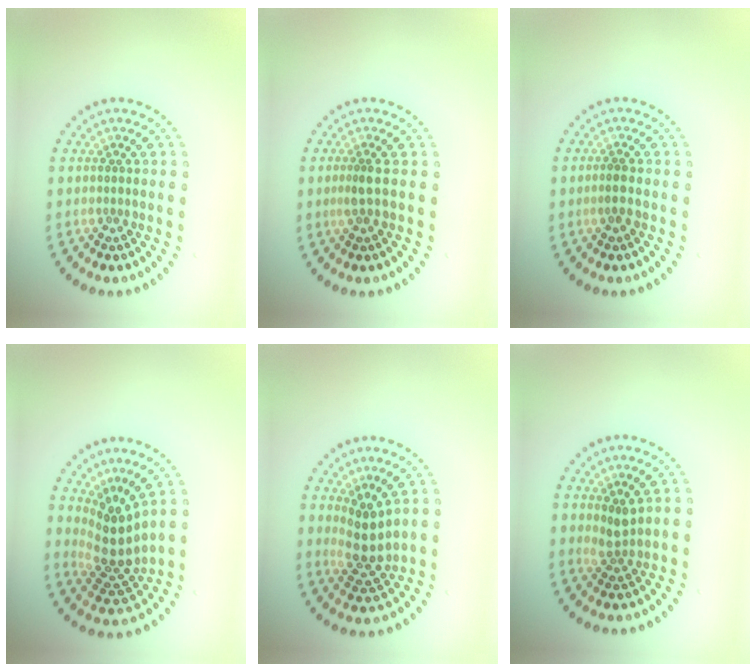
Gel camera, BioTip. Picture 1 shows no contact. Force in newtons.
{"total": 1.5, "press": 1.2, "slide": 0.9}
{"total": 1.2, "press": 1.1, "slide": 0.4}
{"total": 4.0, "press": 2.8, "slide": 2.8}
{"total": 3.2, "press": 2.6, "slide": 1.8}
{"total": 1.8, "press": 1.4, "slide": 1.2}